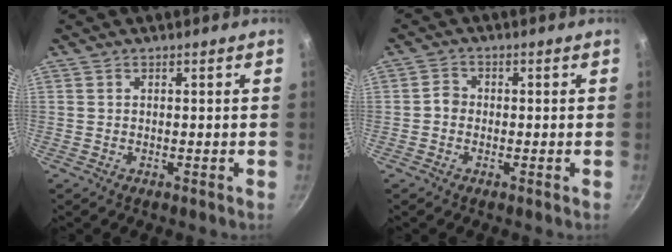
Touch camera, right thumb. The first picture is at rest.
{"total": 2.2, "force": [-0.6, 1.9, 0.9], "torque": [-0.009, 0.013, -0.016]}